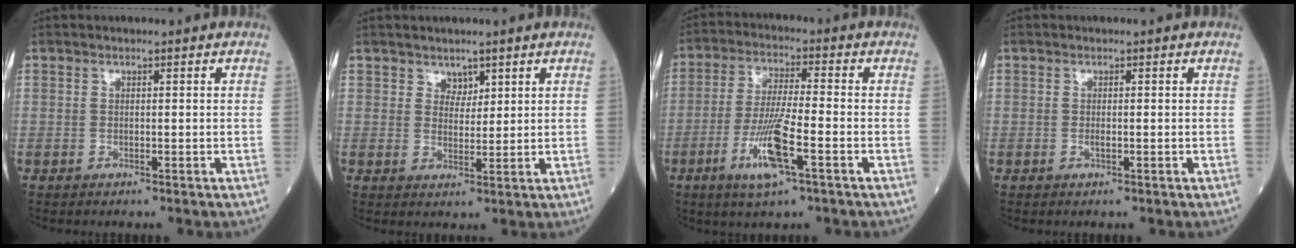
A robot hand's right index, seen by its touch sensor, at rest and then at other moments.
{"total": 2.4, "force": [1.7, 1.5, 0.8], "torque": [-0.008, -0.002, 0.030]}
{"total": 9.8, "force": [-4.0, 0.8, 8.9], "torque": [-0.177, -0.013, -0.075]}
{"total": 0.6, "force": [-0.2, 0.1, 0.6], "torque": [-0.013, 0.001, -0.001]}